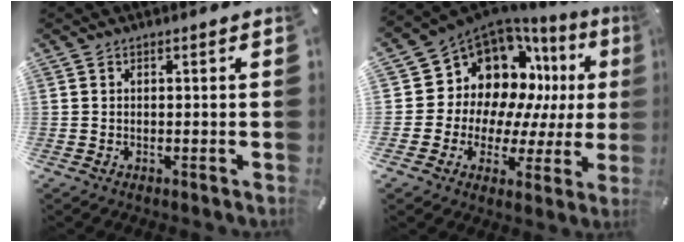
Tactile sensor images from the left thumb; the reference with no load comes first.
{"total": 13.5, "force": [6.9, 10.3, 5.3], "torque": [-0.091, -0.083, 0.136]}